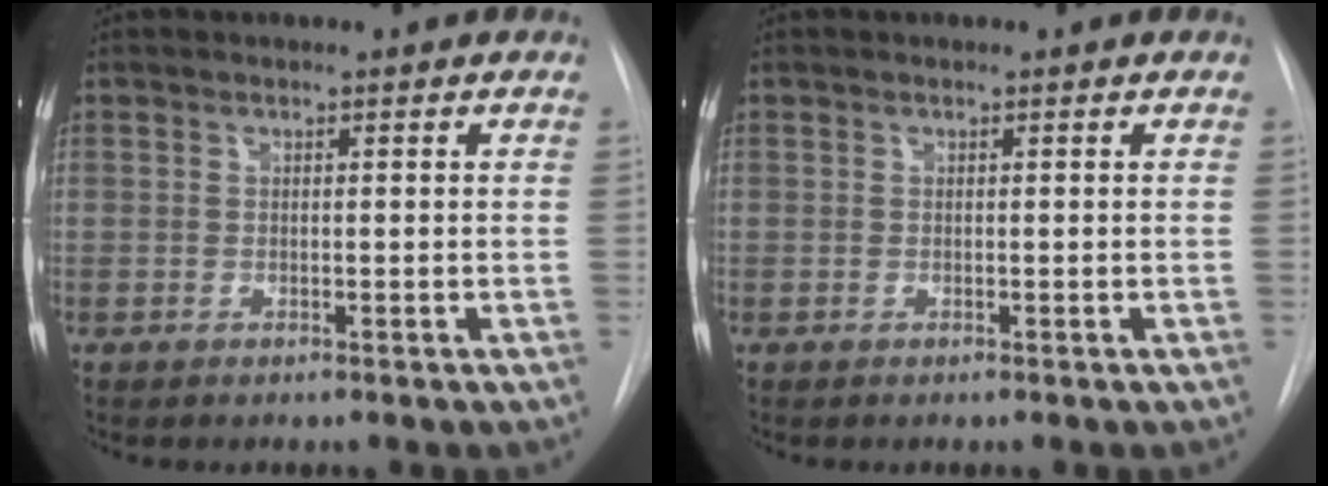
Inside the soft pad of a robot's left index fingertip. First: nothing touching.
{"total": 0.0}